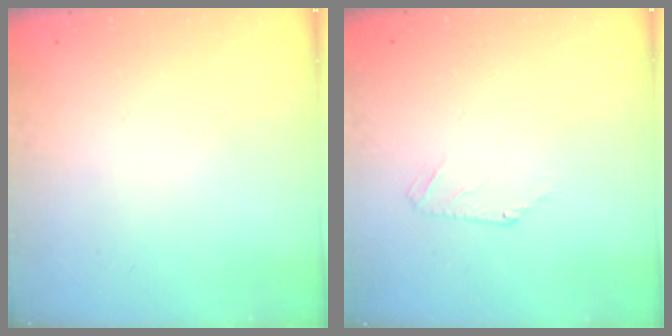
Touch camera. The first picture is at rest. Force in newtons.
{"total": 2.3, "press": 2.2, "slide": 0.5}